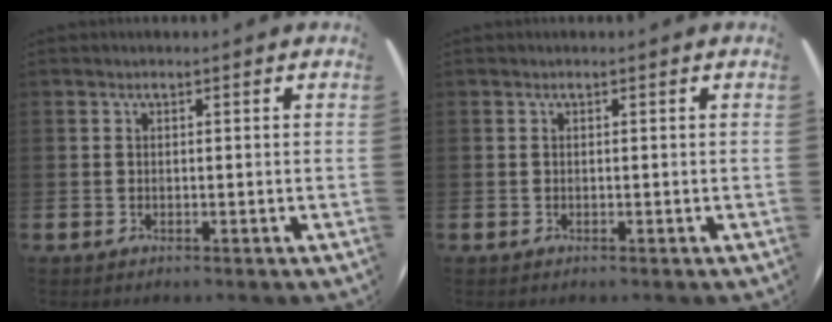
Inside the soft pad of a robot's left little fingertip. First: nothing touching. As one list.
[{"total": 0.0}]